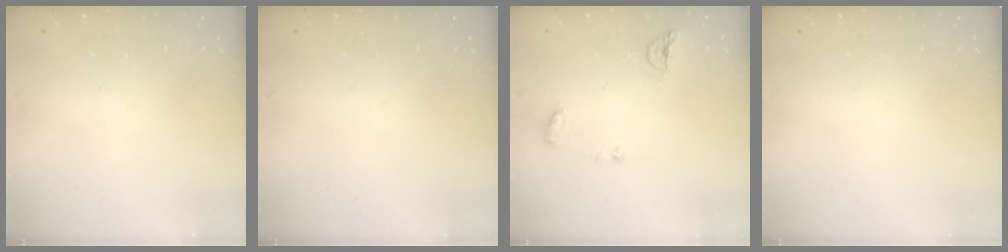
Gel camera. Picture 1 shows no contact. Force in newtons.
{"total": 0.0}
{"total": 7.4, "press": 7.4, "slide": 0.5}
{"total": 0.0}